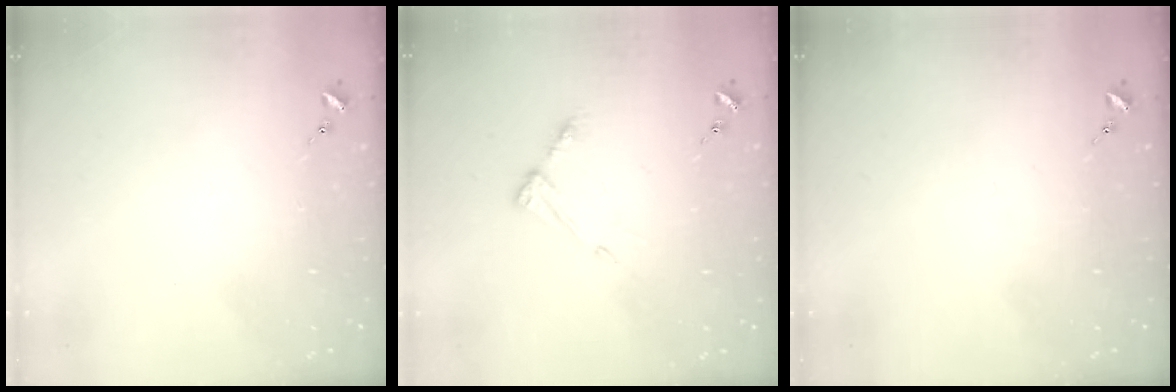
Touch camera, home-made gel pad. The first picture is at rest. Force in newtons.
{"total": 5.6, "press": 5.6, "slide": 0.3}
{"total": 0.0}